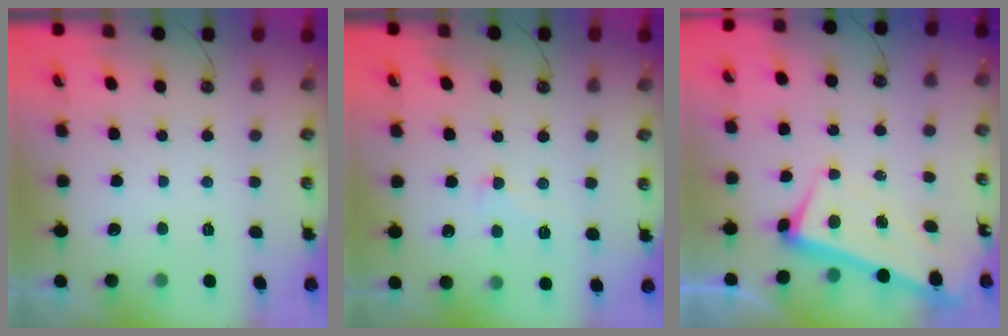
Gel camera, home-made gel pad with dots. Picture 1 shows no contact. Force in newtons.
{"total": 1.9, "press": 1.9, "slide": 0.4}
{"total": 1.9, "press": 1.0, "slide": 1.6}